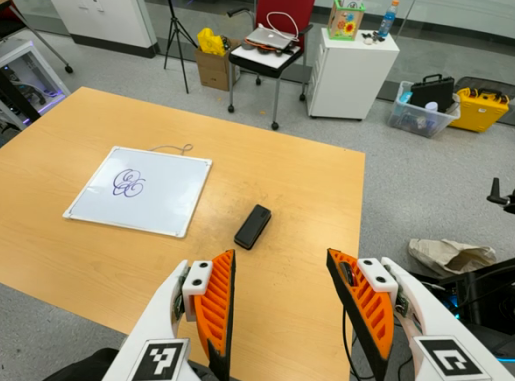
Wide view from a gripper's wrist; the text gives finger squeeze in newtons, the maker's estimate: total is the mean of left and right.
{"total": 0.0}